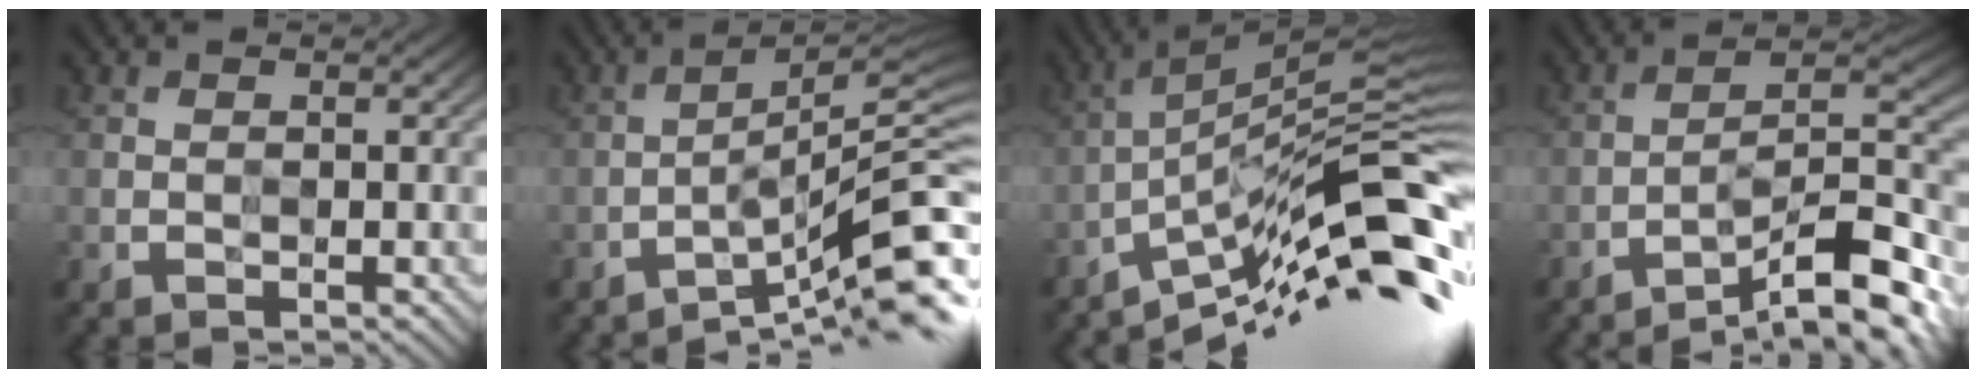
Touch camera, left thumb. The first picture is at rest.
{"total": 9.5, "force": [-6.5, 0.7, 6.9], "torque": [-0.091, 0.024, -0.108]}
{"total": 12.9, "force": [-7.5, 1.5, 10.4], "torque": [-0.178, 0.022, -0.135]}
{"total": 12.8, "force": [-10.2, 2.2, 7.5], "torque": [-0.114, 0.020, -0.168]}